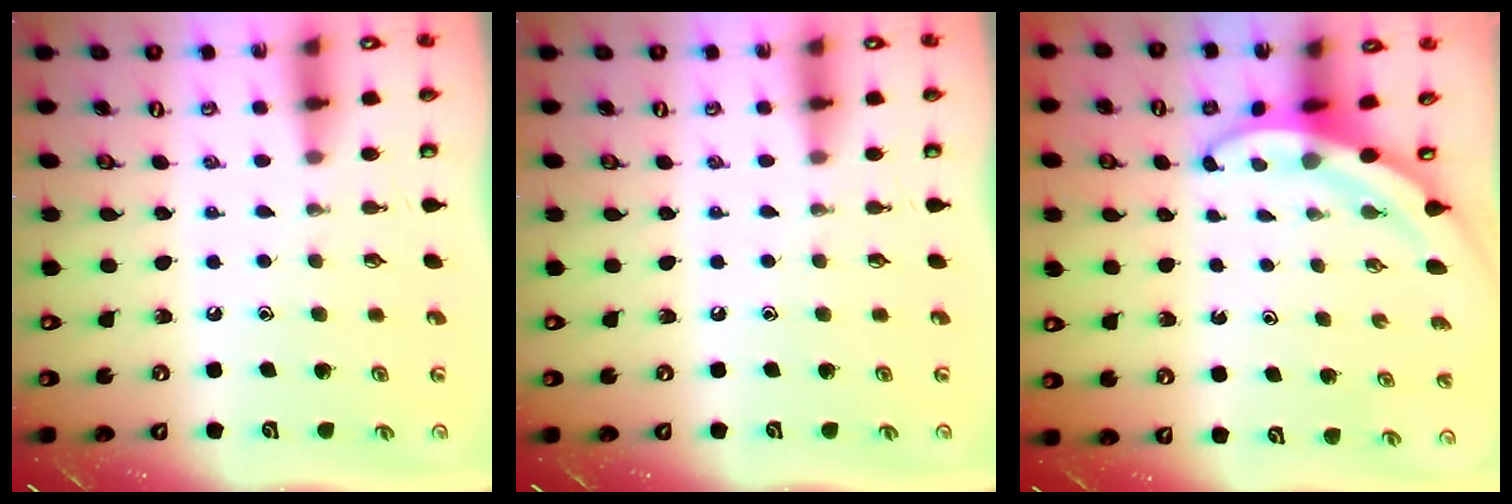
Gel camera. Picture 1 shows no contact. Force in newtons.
{"total": 0.0}
{"total": 3.6, "press": 3.6, "slide": 0.1}